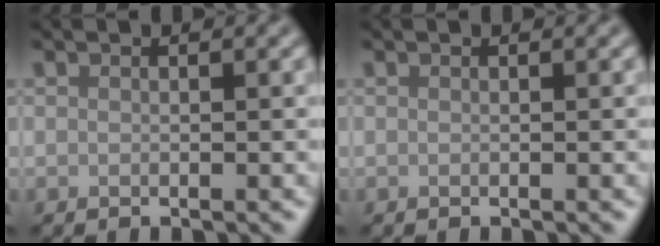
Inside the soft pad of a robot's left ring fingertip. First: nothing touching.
{"total": 0.0}